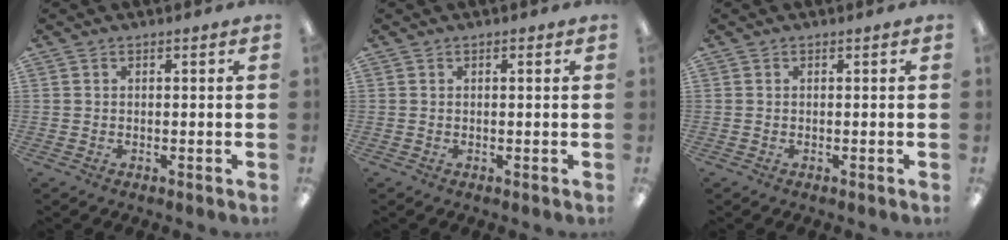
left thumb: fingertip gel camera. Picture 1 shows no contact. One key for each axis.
{"total": 0.6, "fx": 0.3, "fy": 0.1, "fz": 0.5, "tx": -0.003, "ty": -0.002, "tz": 0.003}
{"total": 0.0}